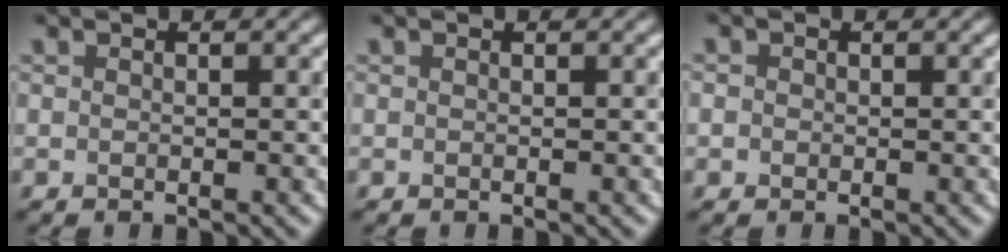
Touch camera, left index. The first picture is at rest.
{"total": 0.0}
{"total": 0.8, "force": [-0.1, 0.8, 0.1], "torque": [0.006, -0.004, -0.006]}